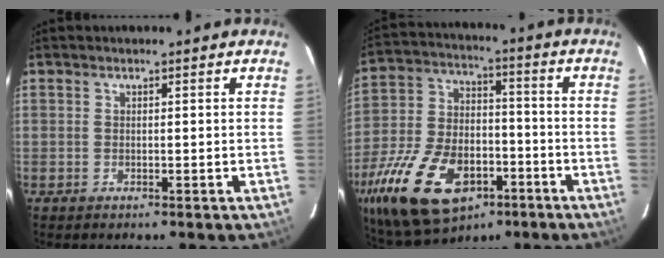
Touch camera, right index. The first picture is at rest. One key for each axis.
{"total": 24.9, "fx": -12.5, "fy": 14.4, "fz": 15.9, "tx": -0.353, "ty": -0.013, "tz": -0.199}